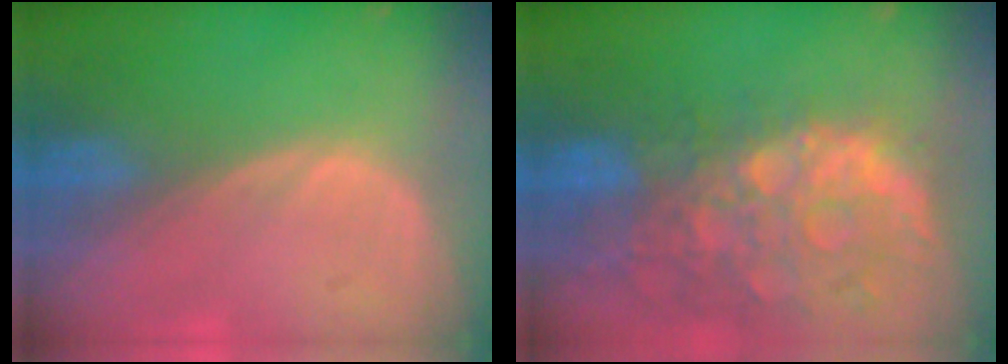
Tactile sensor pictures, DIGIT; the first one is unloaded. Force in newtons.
{"total": 13.8, "press": 11.2, "slide": 8.1}